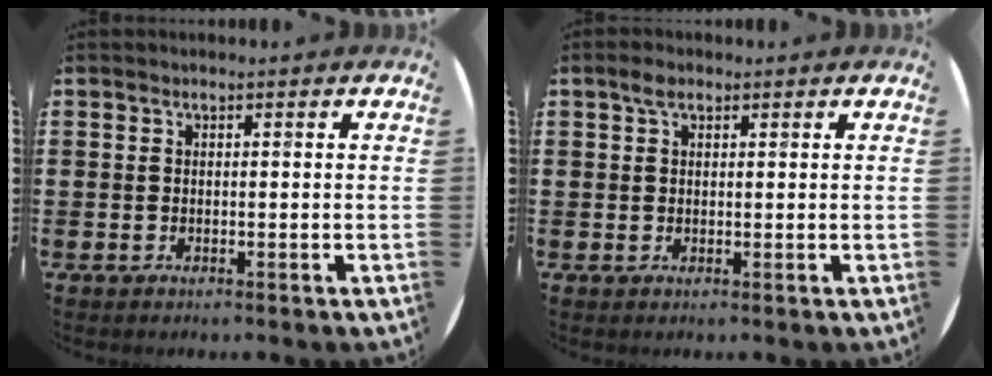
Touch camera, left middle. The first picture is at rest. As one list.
[{"total": 1.9, "force": [1.2, 1.0, 1.1], "torque": [-0.015, 0.004, 0.019]}]